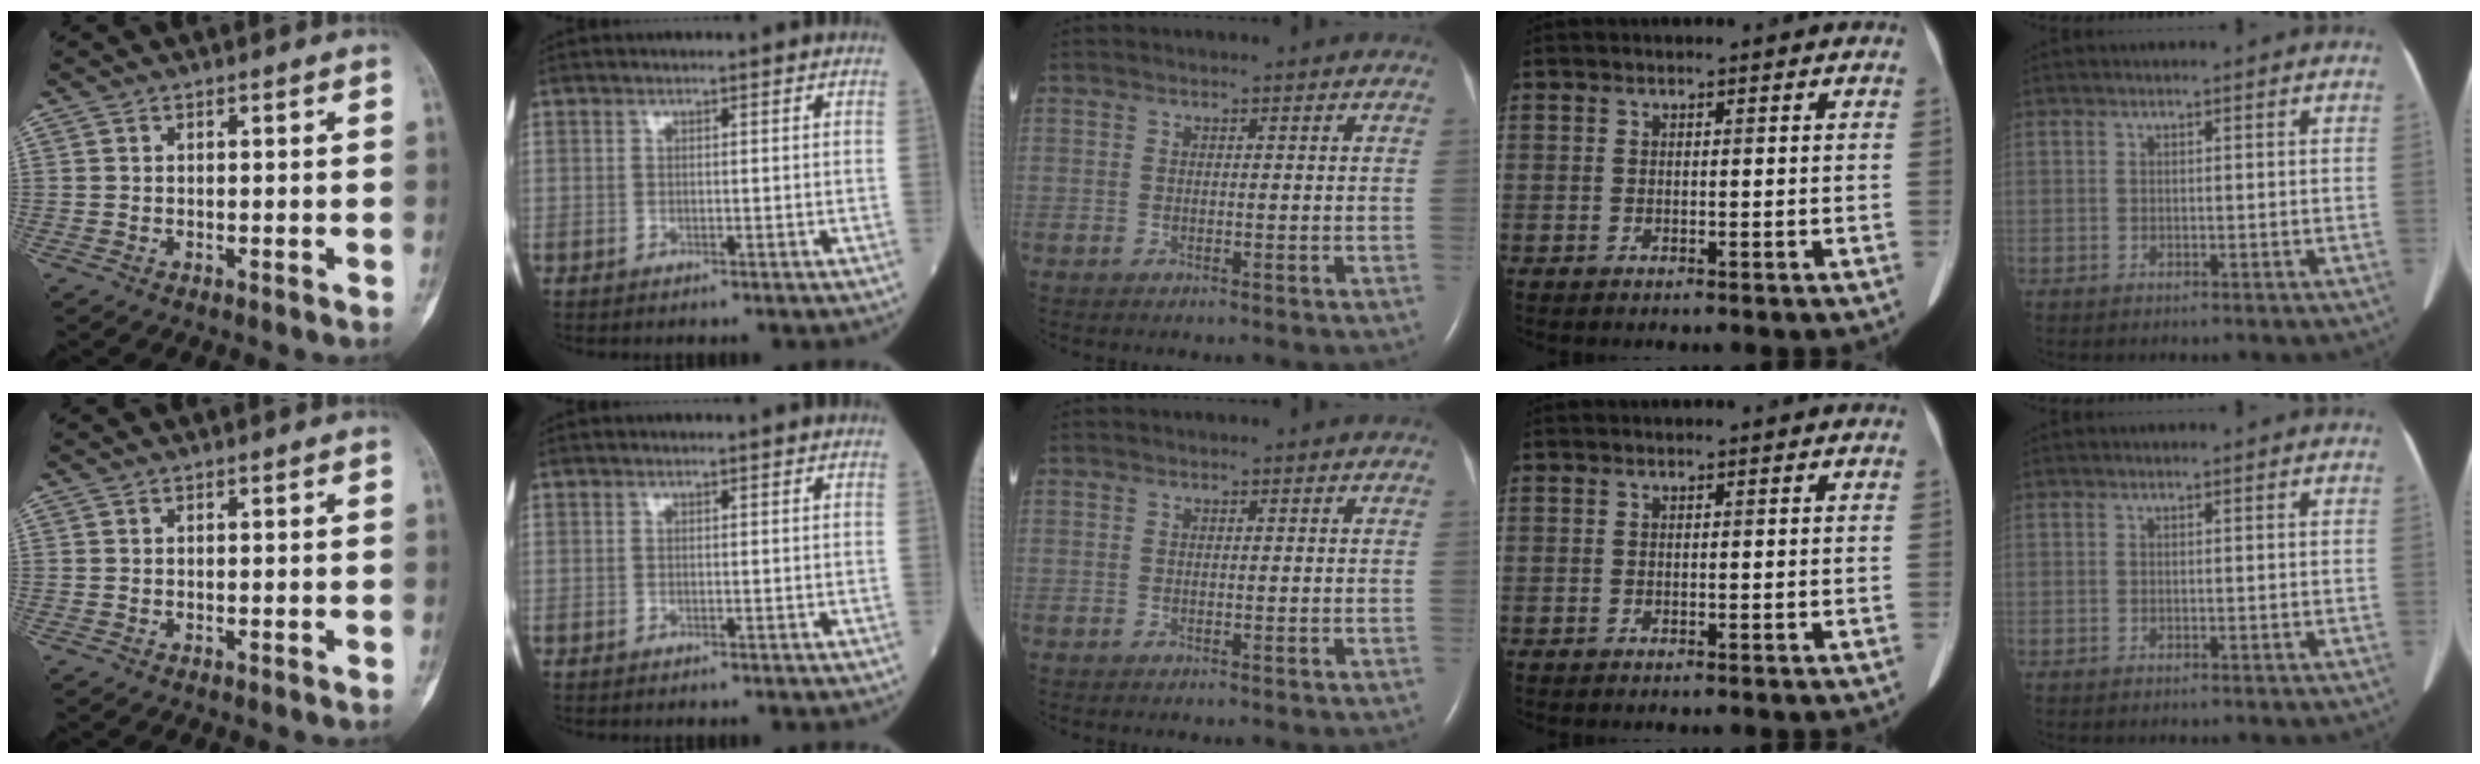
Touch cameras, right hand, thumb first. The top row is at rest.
{}